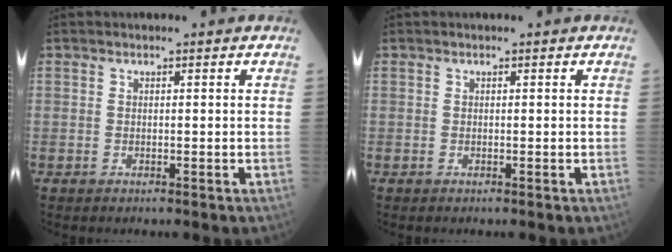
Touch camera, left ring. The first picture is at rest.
{"total": 0.0}